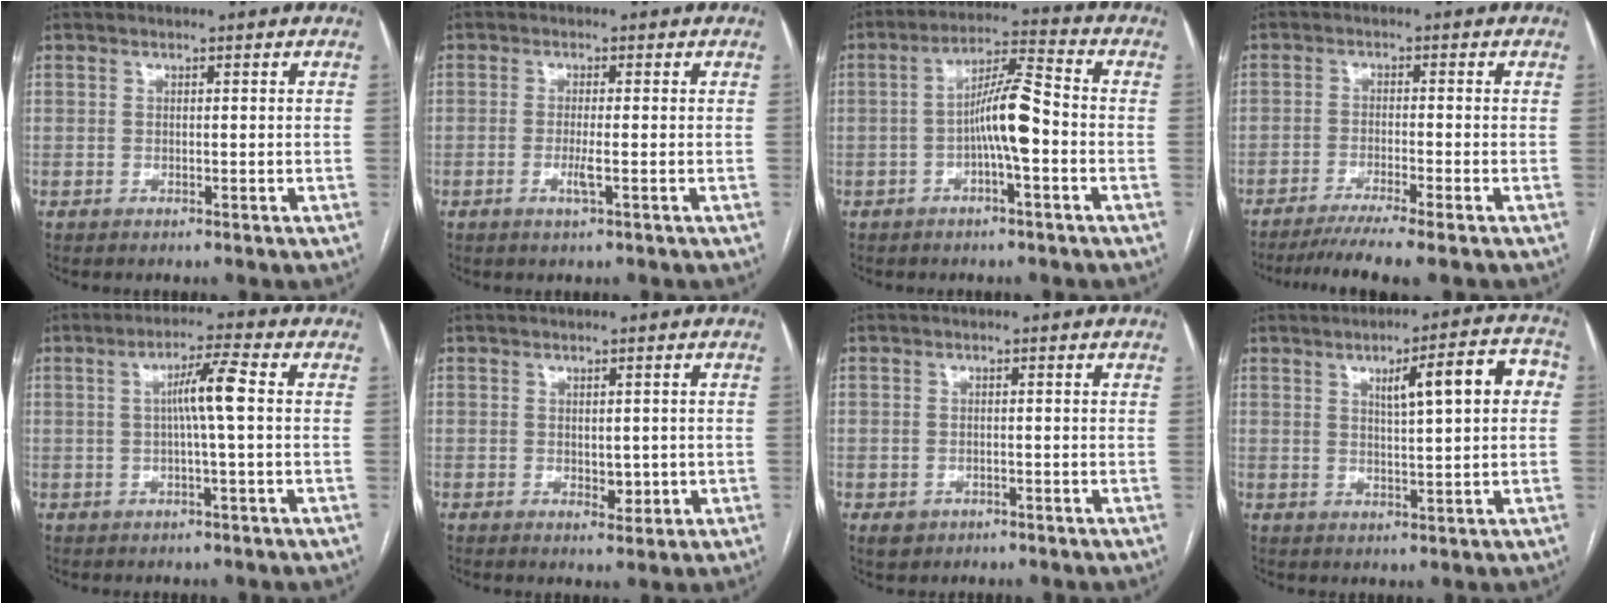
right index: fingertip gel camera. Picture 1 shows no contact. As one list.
[{"total": 2.3, "force": [-0.7, 0.0, 2.1], "torque": [-0.044, -0.005, -0.014]}, {"total": 8.1, "force": [-1.7, 0.9, 7.8], "torque": [-0.143, 0.021, -0.034]}, {"total": 7.7, "force": [-6.2, -1.1, 4.4], "torque": [-0.061, -0.020, -0.100]}, {"total": 5.6, "force": [0.4, -0.4, 5.5], "torque": [-0.098, 0.010, 0.008]}, {"total": 2.7, "force": [-0.1, 1.7, 2.0], "torque": [-0.024, -0.003, 0.006]}, {"total": 2.3, "force": [-1.1, 2.0, 0.4], "torque": [-0.002, 0.006, -0.011]}, {"total": 9.2, "force": [2.3, 1.4, 8.8], "torque": [-0.123, 0.022, 0.031]}]